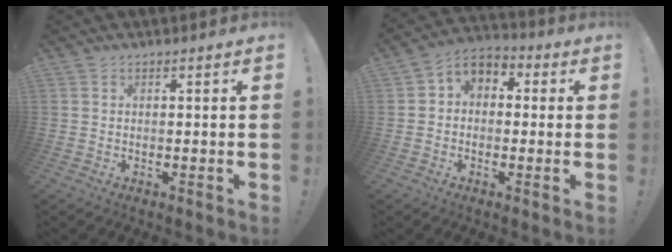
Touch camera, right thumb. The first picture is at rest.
{"total": 5.2, "force": [-1.1, 4.5, 2.5], "torque": [-0.046, 0.015, -0.018]}